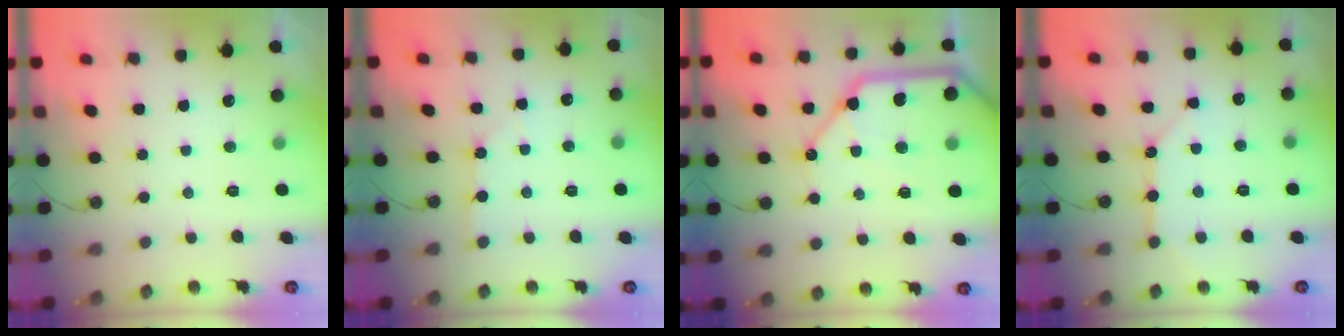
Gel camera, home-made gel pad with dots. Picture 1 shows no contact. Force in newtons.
{"total": 2.6, "press": 2.6, "slide": 0.3}
{"total": 20.3, "press": 20.1, "slide": 3.0}
{"total": 9.3, "press": 9.3, "slide": 0.7}